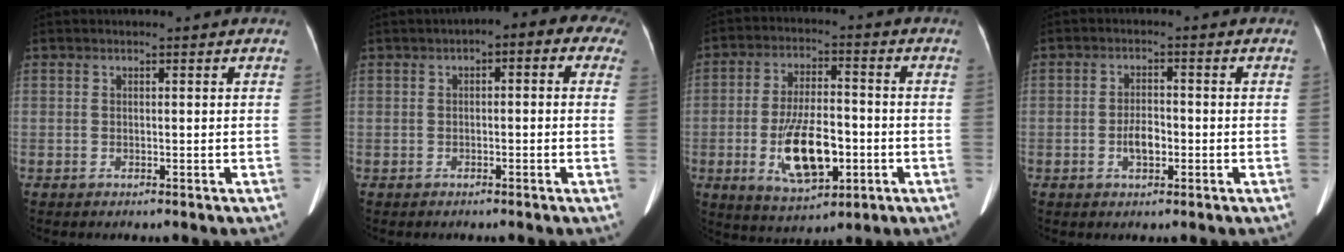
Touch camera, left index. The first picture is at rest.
{"total": 6.8, "force": [2.6, 2.9, 5.5], "torque": [-0.054, 0.035, 0.018]}
{"total": 11.9, "force": [-3.3, 4.8, 10.4], "torque": [-0.196, -0.005, -0.051]}
{"total": 3.3, "force": [-1.1, 1.6, 2.6], "torque": [-0.048, 0.002, -0.019]}